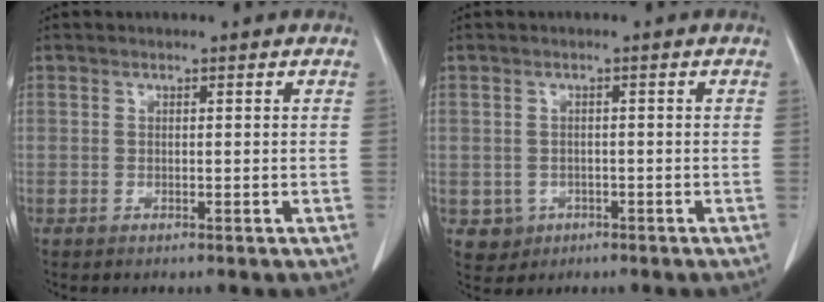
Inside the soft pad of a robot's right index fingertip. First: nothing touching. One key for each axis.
{"total": 3.2, "fx": -1.0, "fy": 3.0, "fz": 0.4, "tx": -0.001, "ty": 0.008, "tz": -0.008}